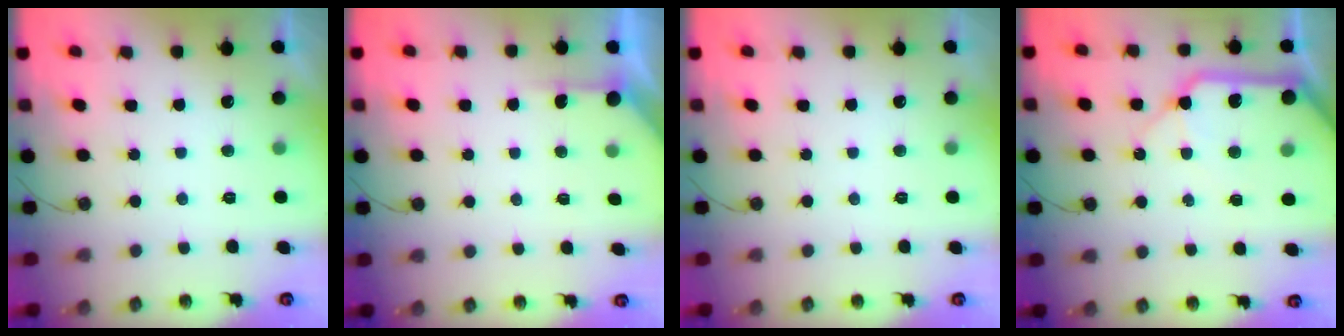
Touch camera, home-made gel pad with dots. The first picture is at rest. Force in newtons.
{"total": 3.2, "press": 3.1, "slide": 0.4}
{"total": 0.0}
{"total": 15.8, "press": 15.6, "slide": 2.3}